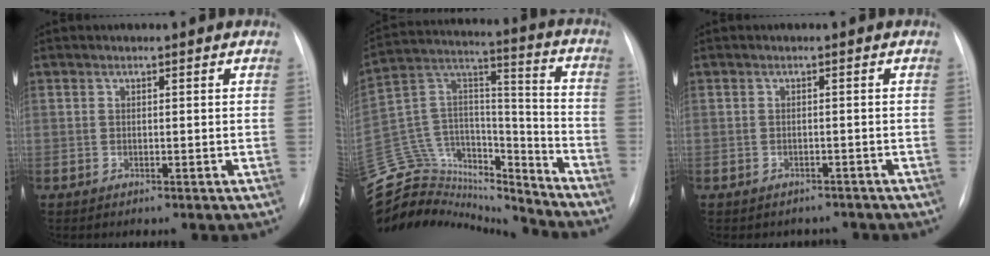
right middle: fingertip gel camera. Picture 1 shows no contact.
{"total": 28.5, "force": [-26.5, 7.6, 7.2], "torque": [-0.202, 0.036, -0.419]}
{"total": 3.1, "force": [-2.7, 1.5, 0.0], "torque": [-0.001, 0.010, -0.033]}